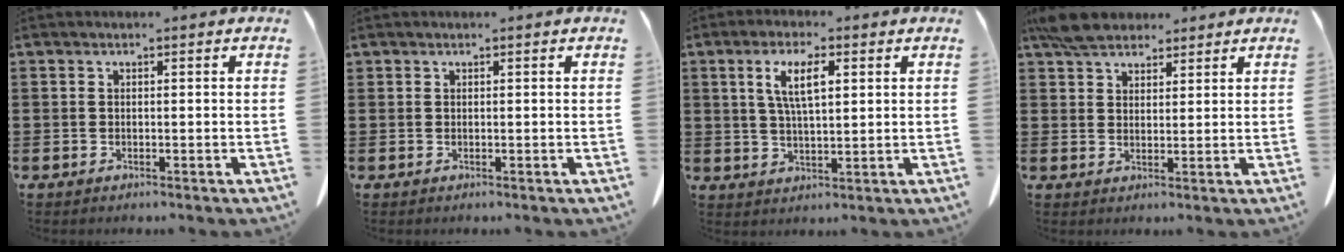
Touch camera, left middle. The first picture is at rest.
{"total": 0.0}
{"total": 6.3, "force": [2.3, 2.0, 5.5], "torque": [-0.115, 0.007, 0.039]}
{"total": 5.8, "force": [4.8, 2.3, 2.1], "torque": [-0.047, -0.006, 0.092]}